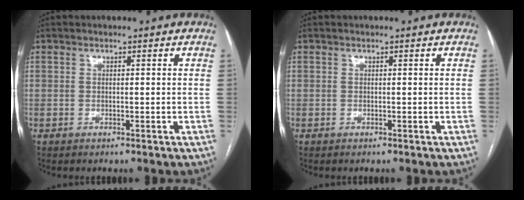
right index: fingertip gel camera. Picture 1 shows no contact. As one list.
[{"total": 0.0}]